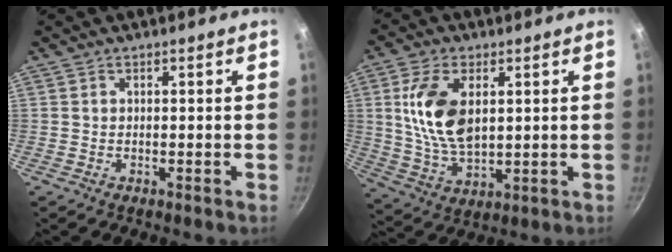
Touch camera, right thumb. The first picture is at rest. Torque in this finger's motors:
{"motor_torque": [0.71, 0.71, 1.46, 0.39, 0.22]}